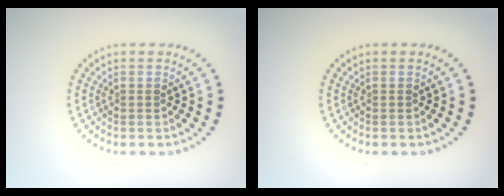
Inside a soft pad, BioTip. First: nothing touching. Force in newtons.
{"total": 0.0}